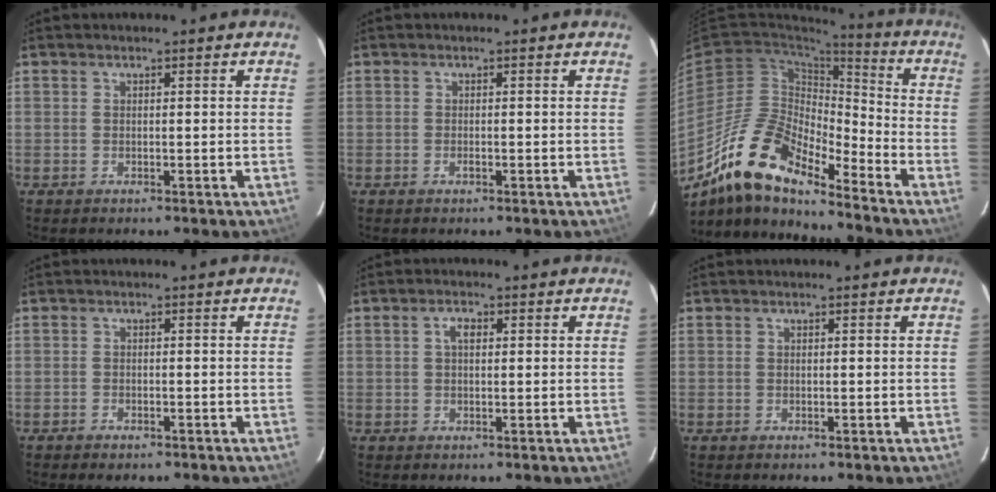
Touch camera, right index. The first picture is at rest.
{"total": 0.8, "force": [-0.4, 0.4, 0.5], "torque": [-0.009, 0.001, -0.008]}
{"total": 16.4, "force": [-12.9, 4.6, 9.0], "torque": [-0.159, -0.007, -0.253]}
{"total": 2.0, "force": [-1.7, 0.8, 0.8], "torque": [-0.025, -0.003, -0.030]}
{"total": 2.1, "force": [0.5, 1.2, 1.7], "torque": [-0.031, 0.008, 0.008]}
{"total": 0.0}